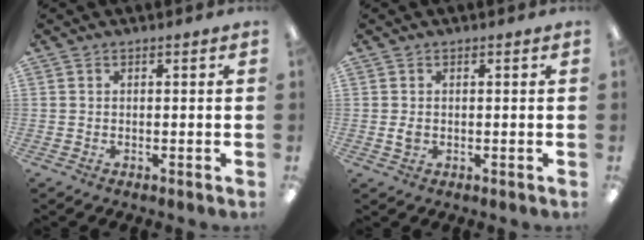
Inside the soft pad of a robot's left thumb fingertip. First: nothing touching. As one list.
[{"total": 1.8, "force": [-0.1, 1.3, 1.2], "torque": [-0.014, 0.000, -0.003]}]